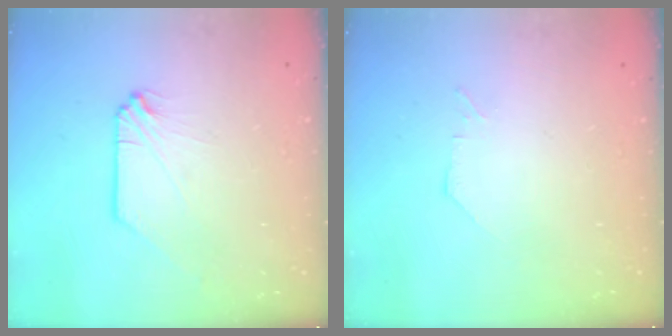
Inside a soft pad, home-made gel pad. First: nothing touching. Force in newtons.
{"total": 0.0}